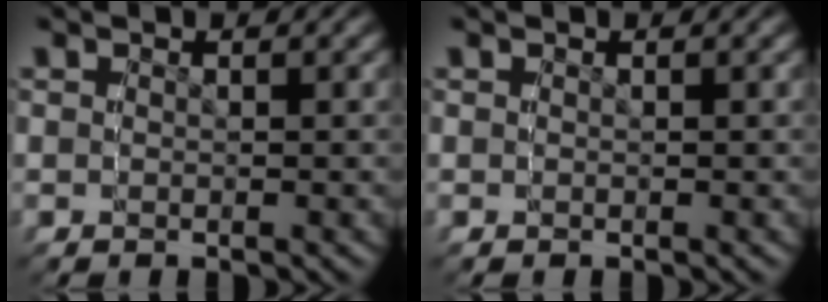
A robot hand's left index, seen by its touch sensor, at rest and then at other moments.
{"total": 0.0}